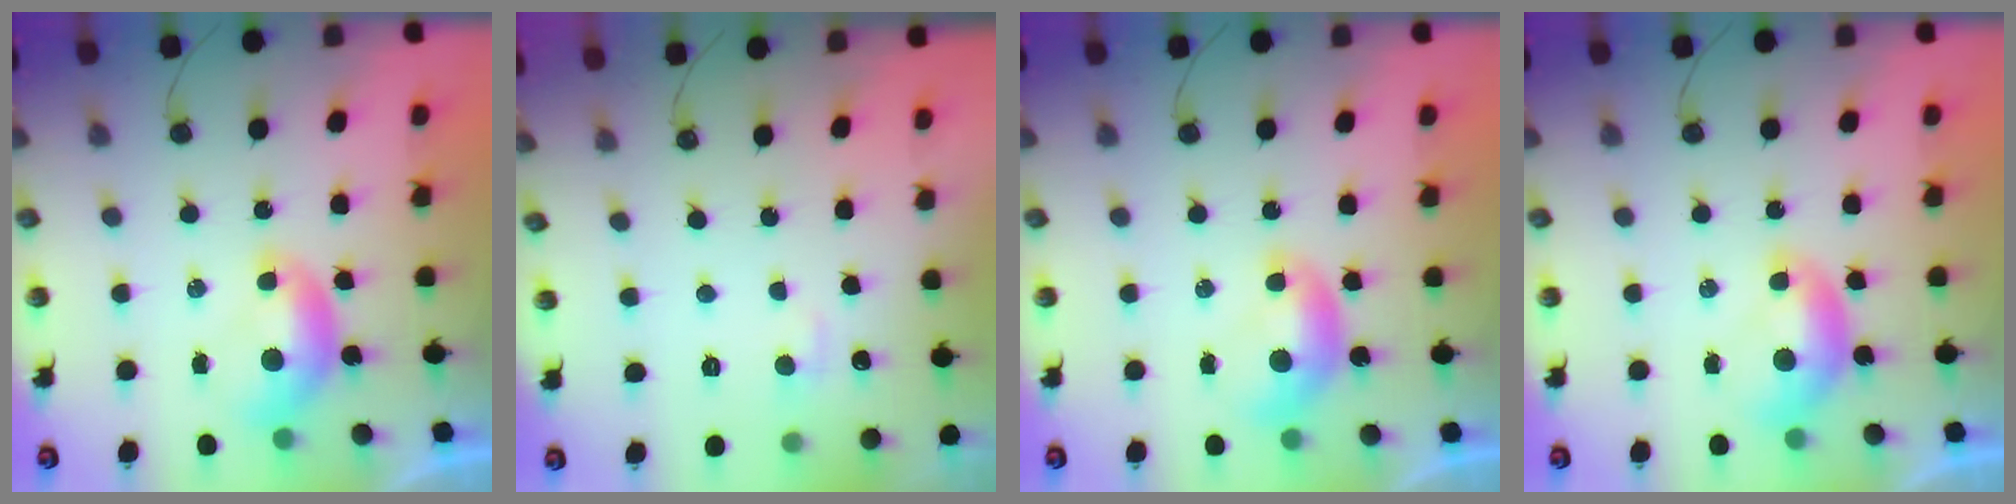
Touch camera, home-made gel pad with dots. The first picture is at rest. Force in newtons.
{"total": 1.4, "press": 1.3, "slide": 0.6}
{"total": 0.0}
{"total": 0.0}